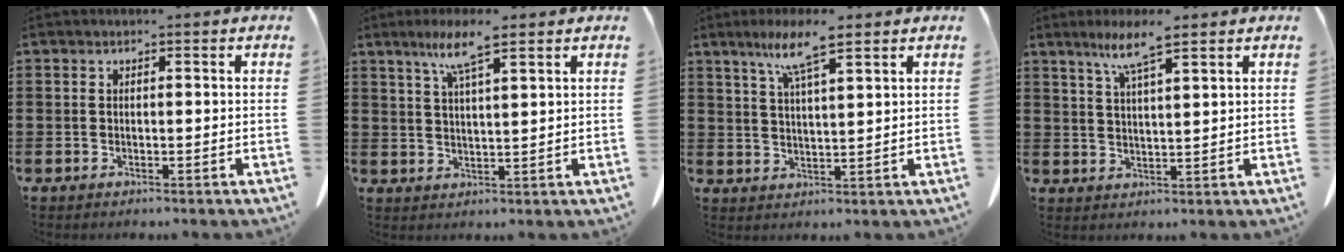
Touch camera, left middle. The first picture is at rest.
{"total": 6.1, "force": [4.1, 0.5, 4.5], "torque": [-0.099, -0.001, 0.070]}
{"total": 6.8, "force": [4.6, 0.5, 5.0], "torque": [-0.108, -0.004, 0.078]}
{"total": 5.9, "force": [4.1, 0.2, 4.2], "torque": [-0.093, -0.003, 0.070]}